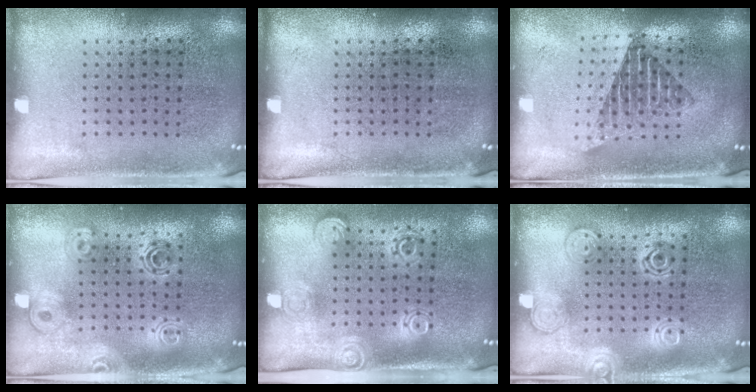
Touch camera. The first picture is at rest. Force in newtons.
{"total": 0.0}
{"total": 1.7, "press": 1.4, "slide": 1.0}
{"total": 1.6, "press": 1.4, "slide": 0.8}
{"total": 1.9, "press": 1.4, "slide": 1.3}
{"total": 2.6, "press": 2.5, "slide": 0.3}